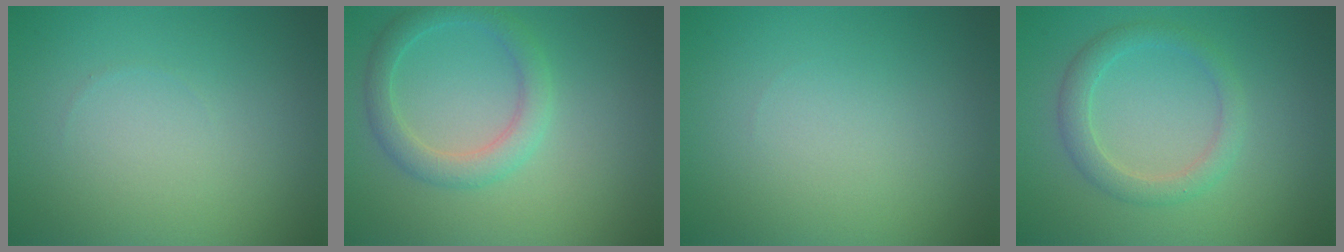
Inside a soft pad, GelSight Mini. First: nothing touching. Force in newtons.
{"total": 2.8, "press": 2.8, "slide": 0.0}
{"total": 0.0}
{"total": 2.5, "press": 2.5, "slide": 0.1}